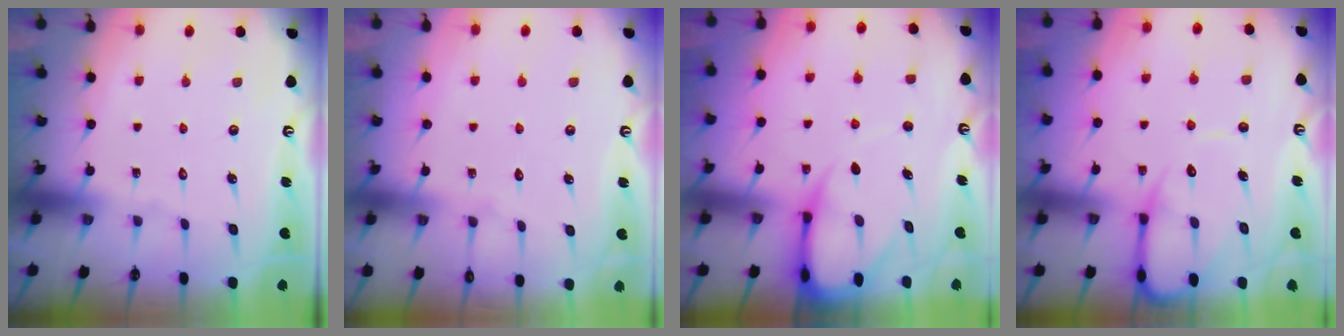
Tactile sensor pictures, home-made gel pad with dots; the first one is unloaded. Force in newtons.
{"total": 2.9, "press": 2.9, "slide": 0.4}
{"total": 8.3, "press": 8.3, "slide": 1.0}
{"total": 7.9, "press": 7.9, "slide": 0.9}